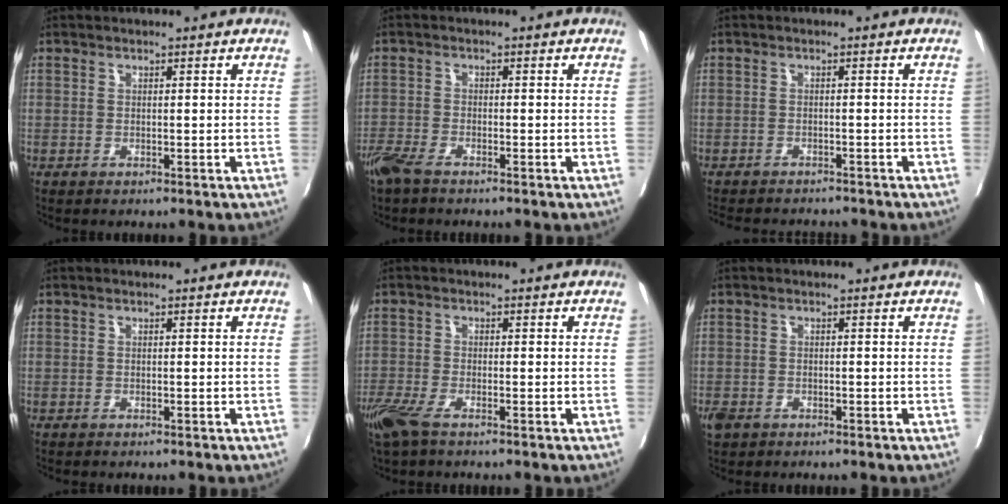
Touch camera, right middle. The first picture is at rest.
{"total": 4.8, "force": [-3.8, 1.5, 2.5], "torque": [-0.068, -0.013, -0.078]}
{"total": 6.9, "force": [-6.3, 1.5, 2.2], "torque": [-0.057, -0.017, -0.096]}
{"total": 0.0}
{"total": 5.8, "force": [-4.0, 1.6, 3.8], "torque": [-0.097, -0.018, -0.081]}
{"total": 3.4, "force": [-2.0, 2.1, 1.7], "torque": [-0.042, -0.008, -0.038]}